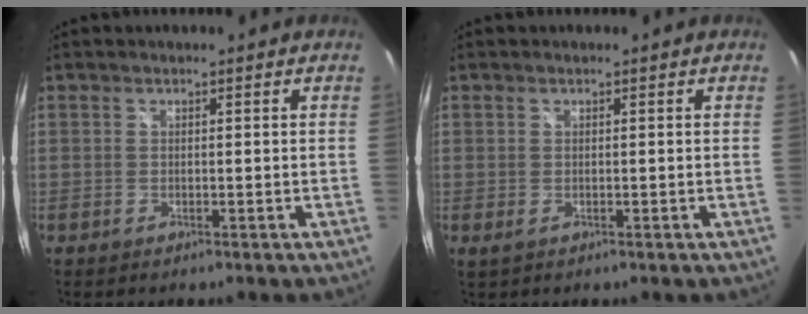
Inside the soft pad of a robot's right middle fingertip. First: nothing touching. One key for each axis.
{"total": 0.9, "fx": 0.0, "fy": 0.4, "fz": 0.8, "tx": -0.016, "ty": -0.002, "tz": 0.001}